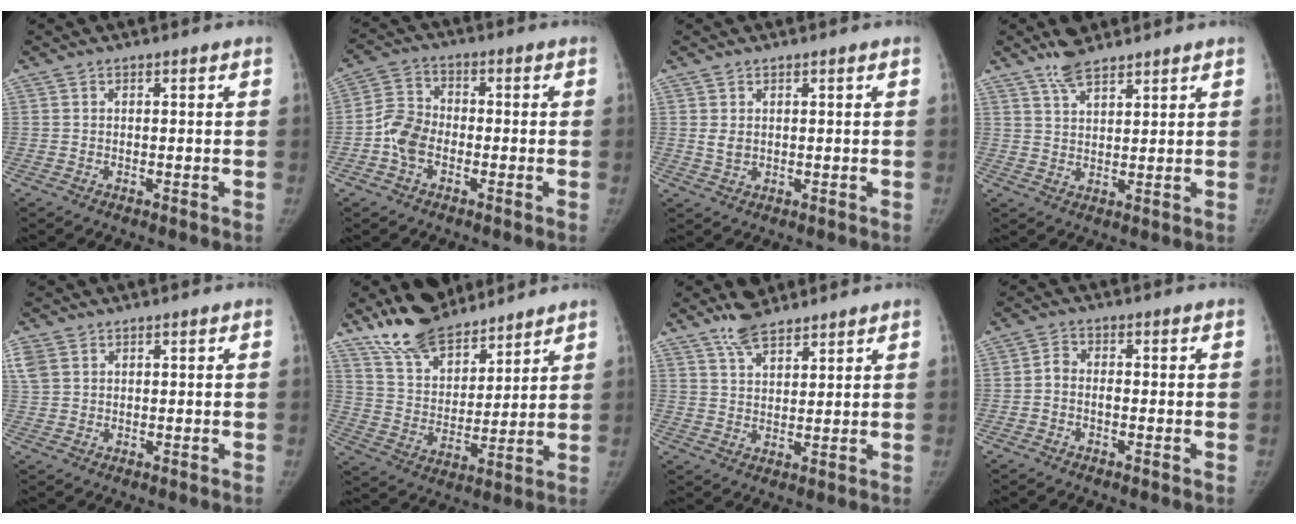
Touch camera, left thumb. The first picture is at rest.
{"total": 7.2, "force": [-2.3, 5.1, 4.6], "torque": [-0.078, 0.021, -0.056]}
{"total": 2.0, "force": [0.4, 1.5, 1.3], "torque": [-0.015, -0.009, 0.012]}
{"total": 5.3, "force": [4.4, 1.9, 2.4], "torque": [-0.031, -0.025, 0.082]}
{"total": 4.9, "force": [2.1, 3.5, 2.8], "torque": [-0.076, 0.011, 0.051]}
{"total": 14.3, "force": [12.0, 6.0, 5.1], "torque": [-0.055, -0.063, 0.221]}
{"total": 6.5, "force": [5.3, 2.5, 2.7], "torque": [-0.032, -0.029, 0.099]}
{"total": 2.6, "force": [-0.8, 1.6, 1.8], "torque": [-0.026, 0.013, -0.022]}